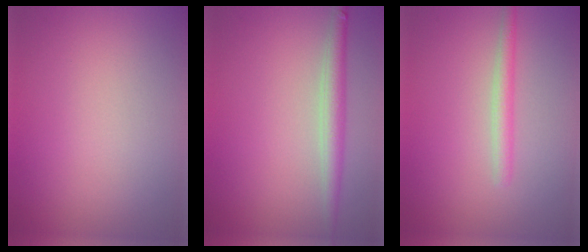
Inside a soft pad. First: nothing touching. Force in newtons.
{"total": 2.6, "press": 2.6, "slide": 0.1}
{"total": 1.7, "press": 1.7, "slide": 0.1}